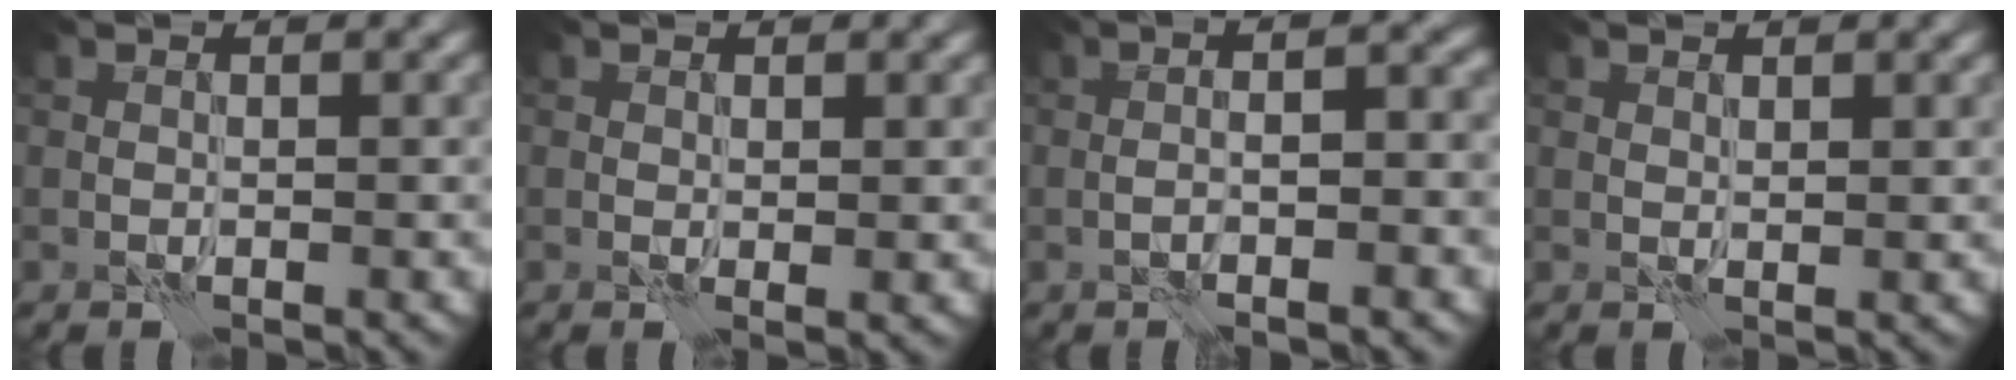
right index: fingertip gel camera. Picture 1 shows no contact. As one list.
[{"total": 0.7, "force": [0.3, 0.2, 0.6], "torque": [-0.009, -0.002, 0.004]}, {"total": 5.8, "force": [-0.6, 1.9, 5.4], "torque": [-0.050, 0.014, -0.023]}, {"total": 0.8, "force": [0.7, 0.2, 0.3], "torque": [-0.009, 0.000, 0.013]}]